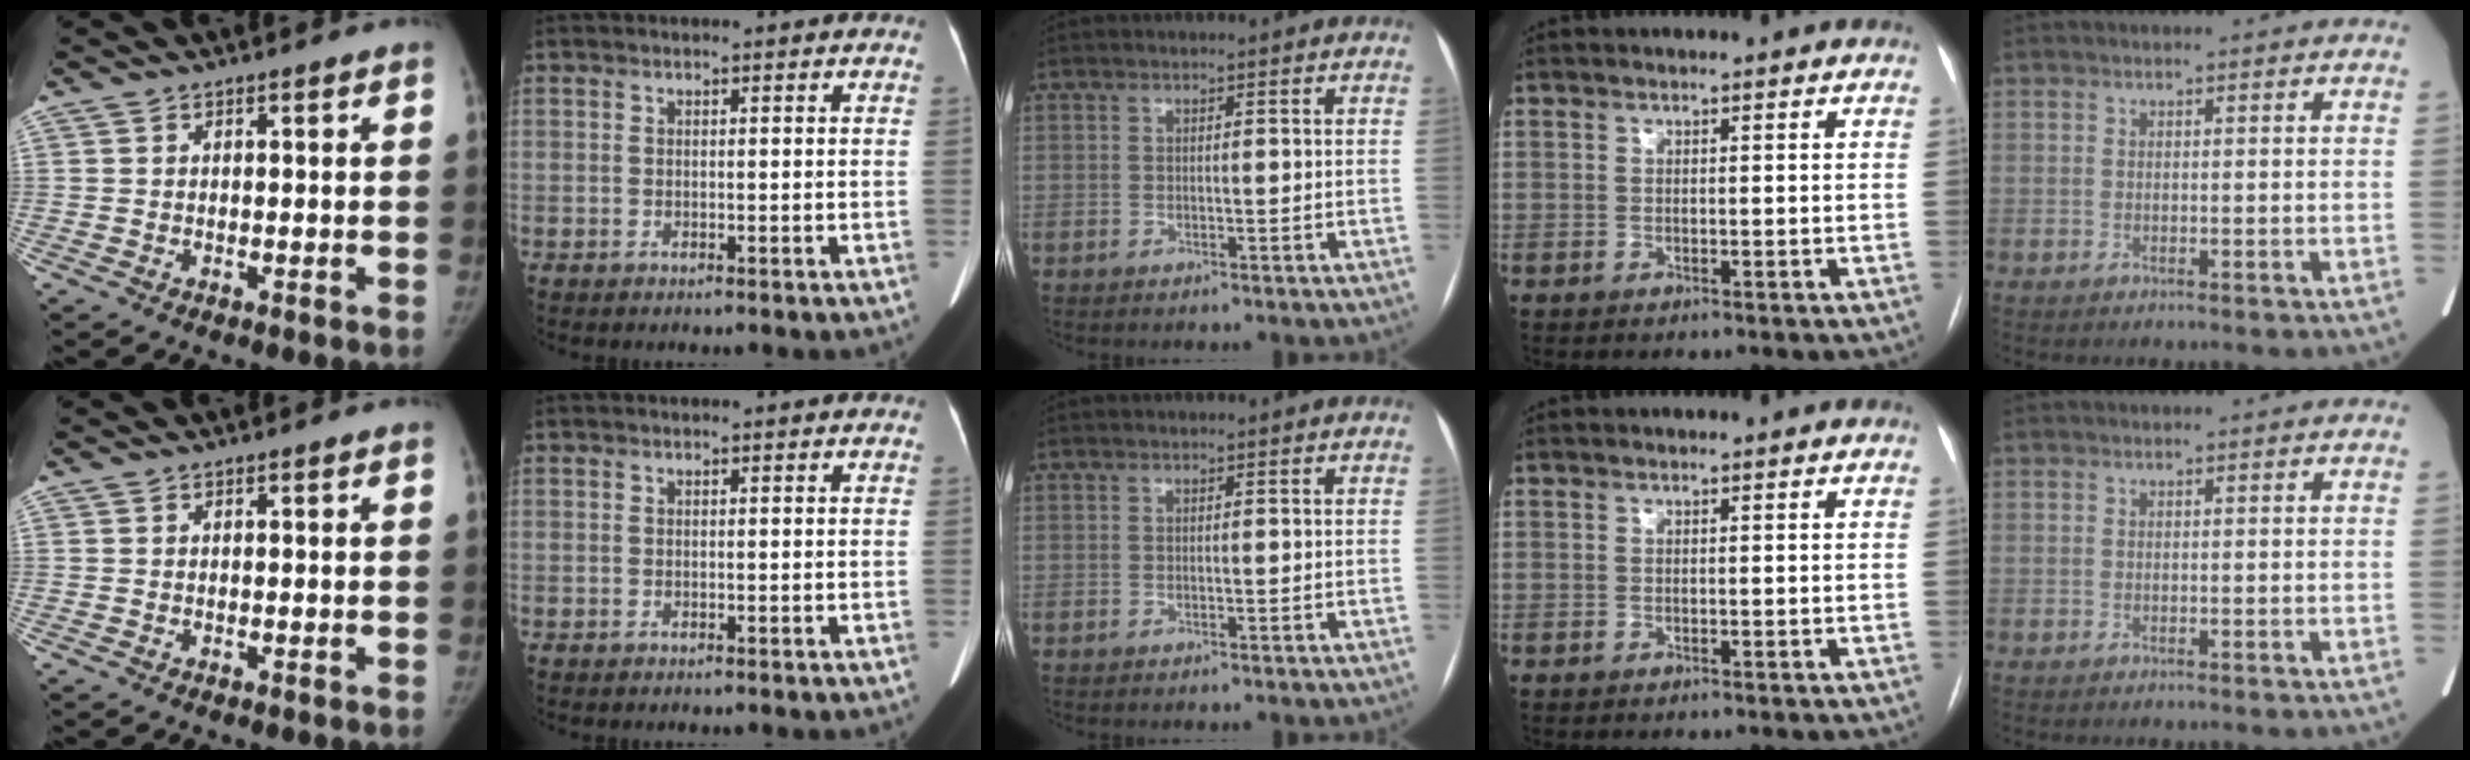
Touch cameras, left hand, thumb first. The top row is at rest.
{}